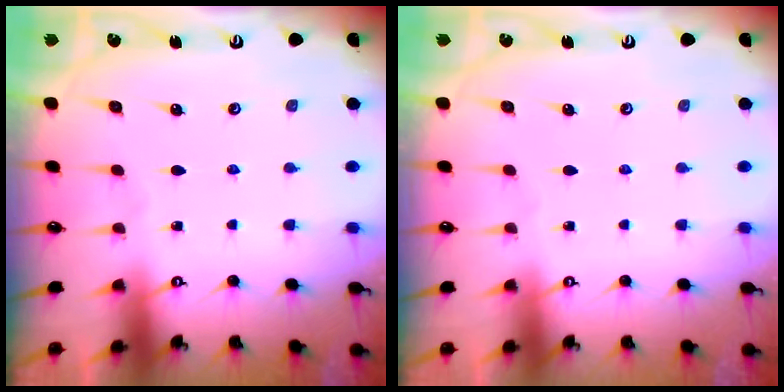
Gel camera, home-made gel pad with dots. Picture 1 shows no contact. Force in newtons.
{"total": 0.0}